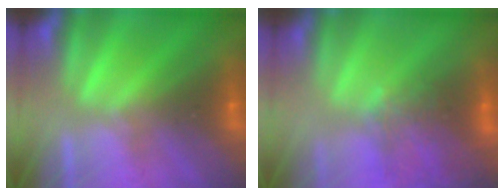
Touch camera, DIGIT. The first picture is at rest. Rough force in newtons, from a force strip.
{"total": 7.7}